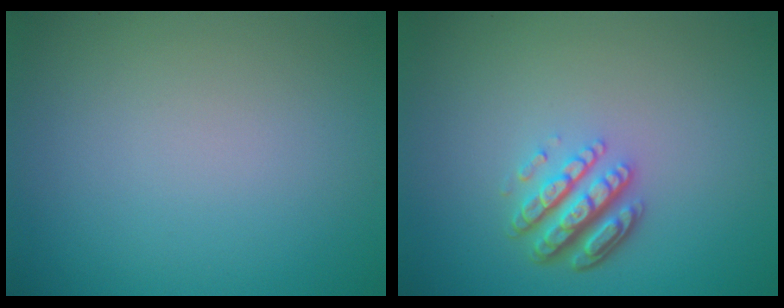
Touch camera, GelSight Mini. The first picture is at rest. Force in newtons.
{"total": 4.5, "press": 3.3, "slide": 3.1}